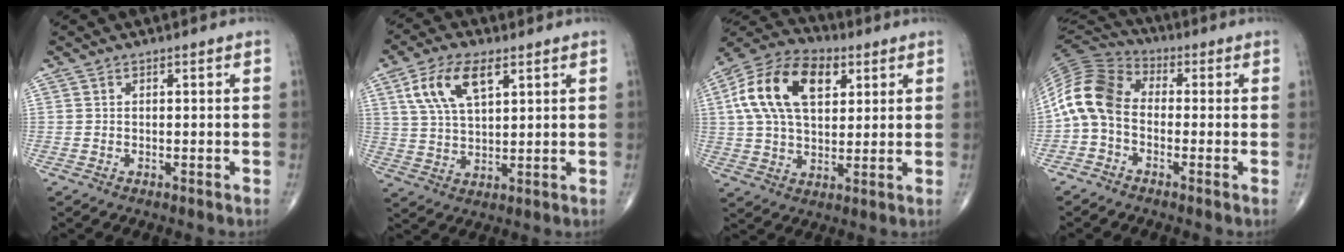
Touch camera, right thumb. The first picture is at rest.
{"total": 10.6, "force": [4.7, 5.0, 8.2], "torque": [-0.159, -0.006, 0.093]}
{"total": 17.8, "force": [5.4, 10.6, 13.2], "torque": [-0.229, 0.008, 0.089]}
{"total": 11.3, "force": [-1.5, 7.7, 8.0], "torque": [-0.156, 0.035, -0.048]}